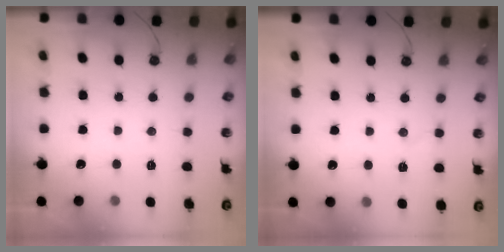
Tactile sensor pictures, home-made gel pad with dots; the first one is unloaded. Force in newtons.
{"total": 4.9, "press": 4.5, "slide": 1.9}